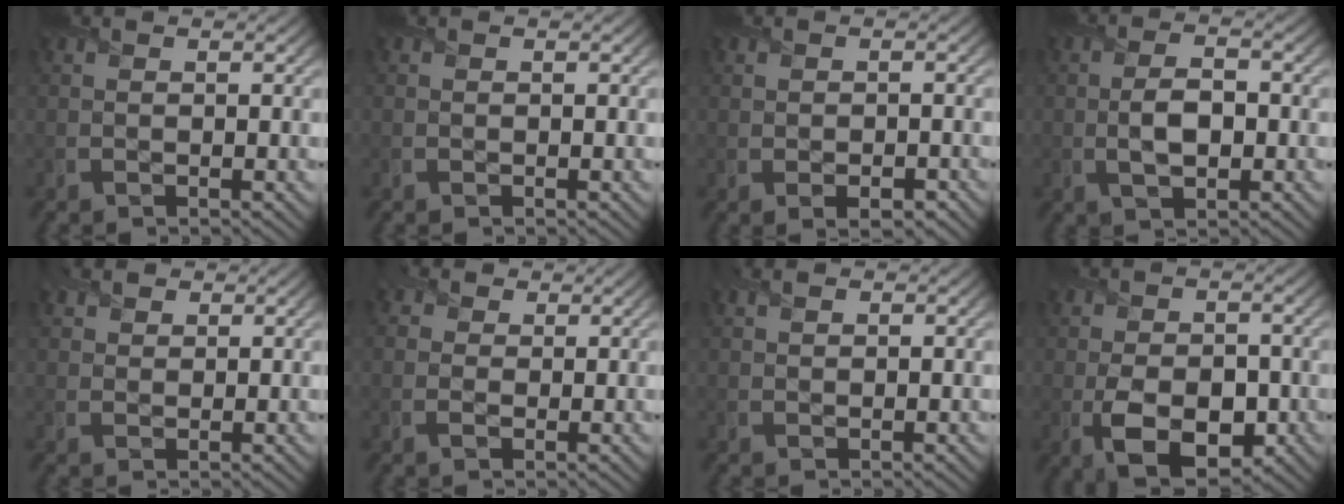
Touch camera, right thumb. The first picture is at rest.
{"total": 0.0}
{"total": 2.7, "force": [-0.8, 1.7, 2.0], "torque": [-0.030, -0.013, -0.004]}
{"total": 4.4, "force": [-0.5, 2.2, 3.7], "torque": [-0.081, 0.001, -0.010]}
{"total": 2.3, "force": [1.7, 1.4, 0.7], "torque": [-0.018, 0.007, 0.035]}
{"total": 2.8, "force": [0.7, 2.3, 1.4], "torque": [-0.032, 0.005, 0.006]}
{"total": 1.2, "force": [0.8, 0.6, 0.6], "torque": [-0.016, 0.006, 0.015]}
{"total": 8.2, "force": [-2.1, 5.1, 6.0], "torque": [-0.113, -0.024, -0.030]}